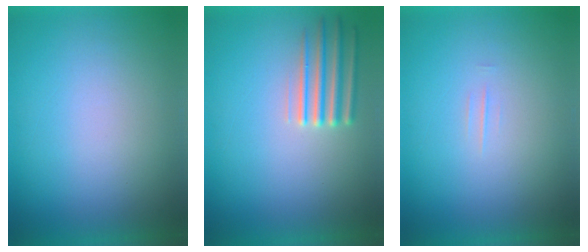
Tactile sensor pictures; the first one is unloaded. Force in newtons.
{"total": 2.3}
{"total": 1.3}